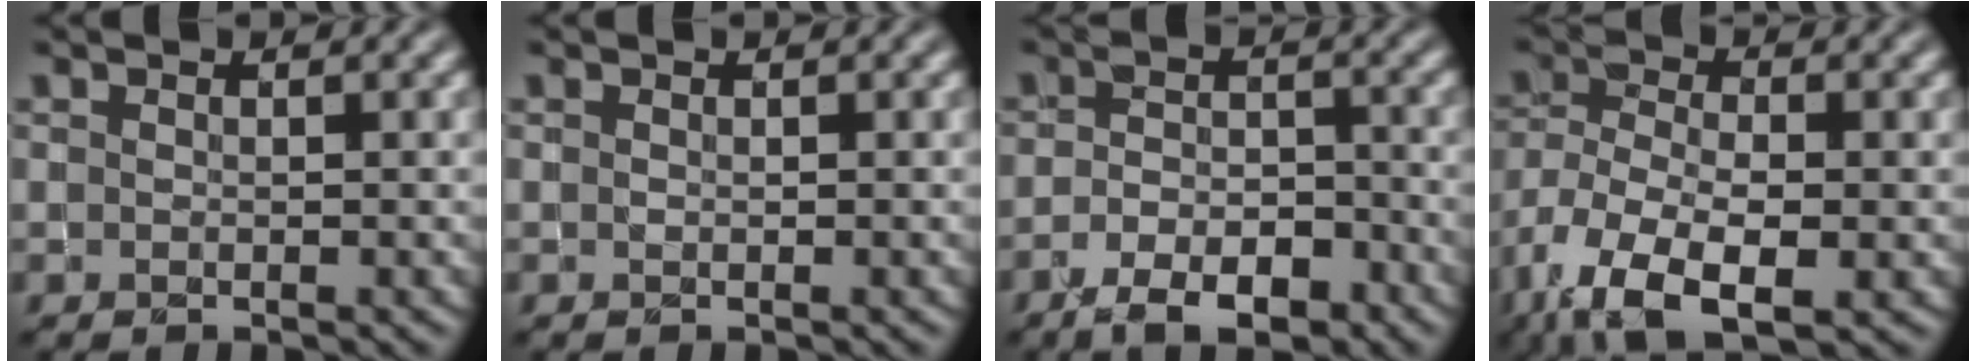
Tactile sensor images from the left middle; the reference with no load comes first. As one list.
[{"total": 0.0}, {"total": 5.2, "force": [-3.5, 2.2, 3.2], "torque": [-0.047, 0.000, -0.063]}, {"total": 9.4, "force": [-4.9, 4.2, 6.9], "torque": [-0.147, -0.017, -0.093]}]